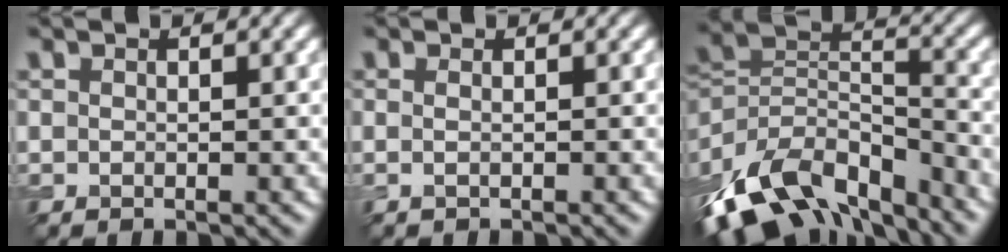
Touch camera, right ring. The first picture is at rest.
{"total": 1.0, "force": [-0.2, 0.4, 0.9], "torque": [-0.010, -0.006, -0.007]}
{"total": 14.1, "force": [-8.8, 7.4, 8.0], "torque": [-0.189, 0.002, -0.154]}